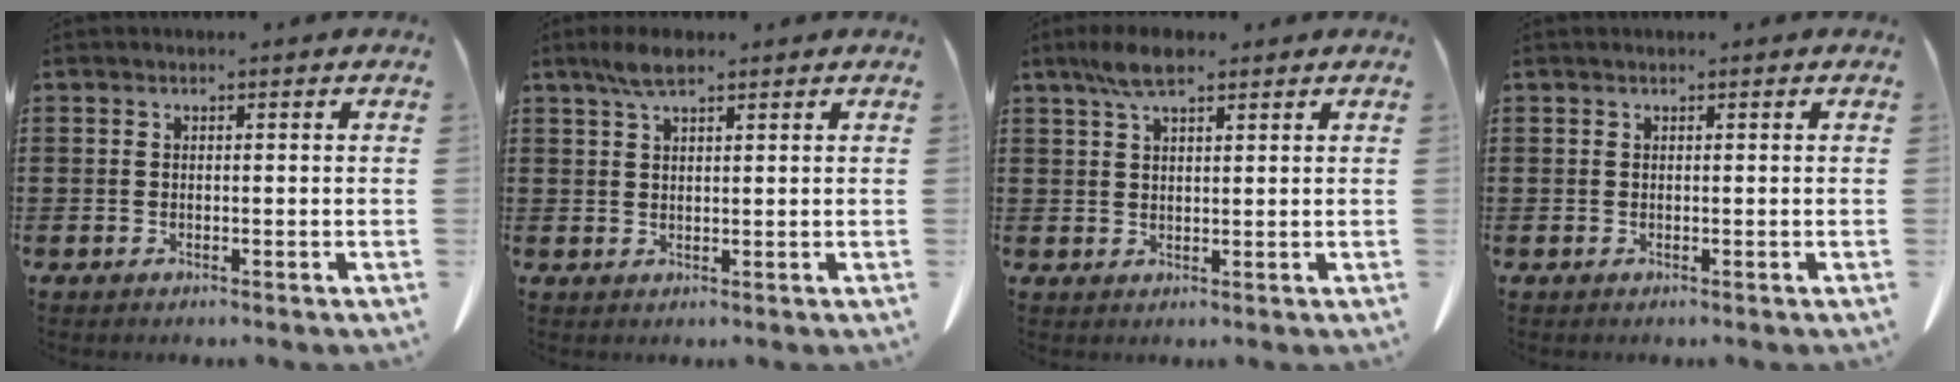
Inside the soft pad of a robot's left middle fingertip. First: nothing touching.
{"total": 3.9, "force": [2.3, 1.1, 3.0], "torque": [-0.064, 0.005, 0.041]}
{"total": 4.5, "force": [2.7, 1.3, 3.3], "torque": [-0.072, 0.004, 0.048]}
{"total": 0.0}